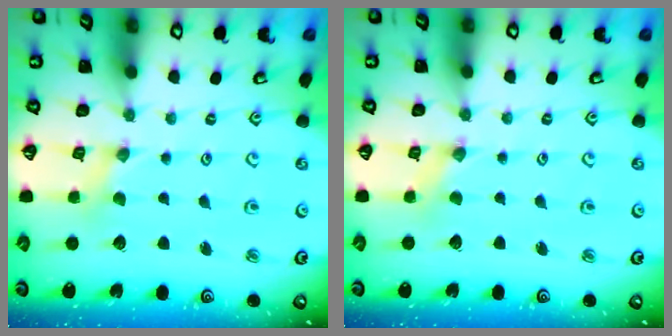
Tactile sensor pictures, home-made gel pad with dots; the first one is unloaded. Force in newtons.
{"total": 0.0}